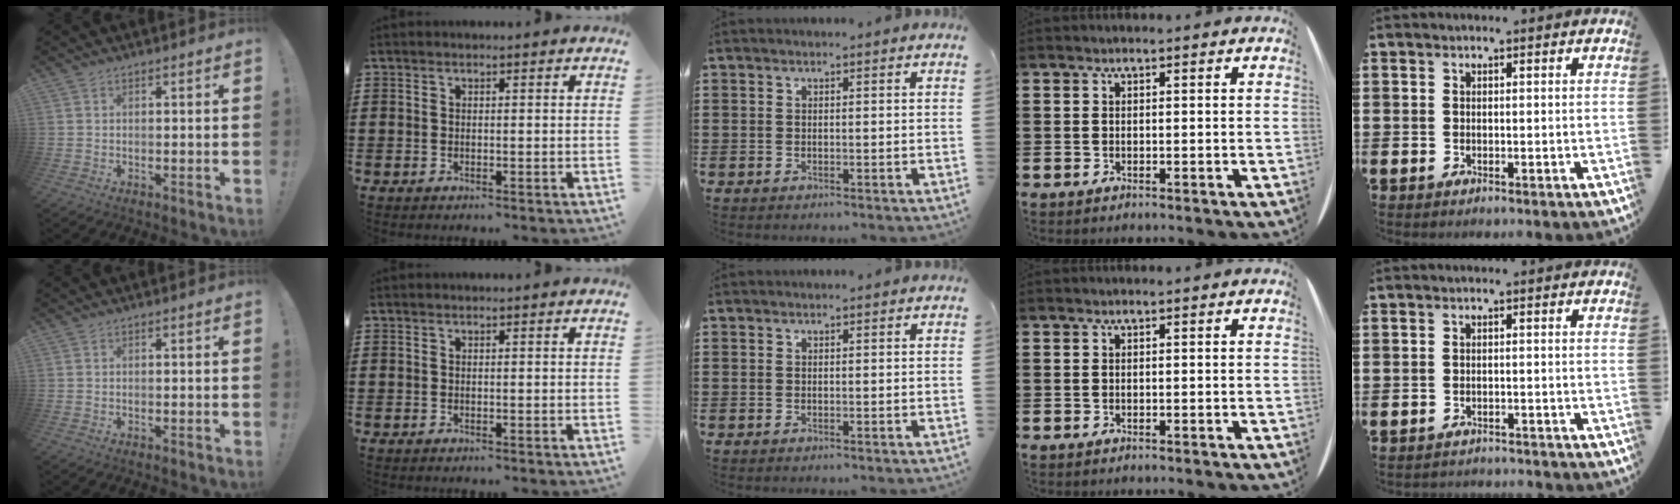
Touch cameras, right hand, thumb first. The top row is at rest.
{"little": {"total": 1.2, "force": [-1.2, 0.0, 0.0], "torque": [-0.003, 0.003, -0.026]}}